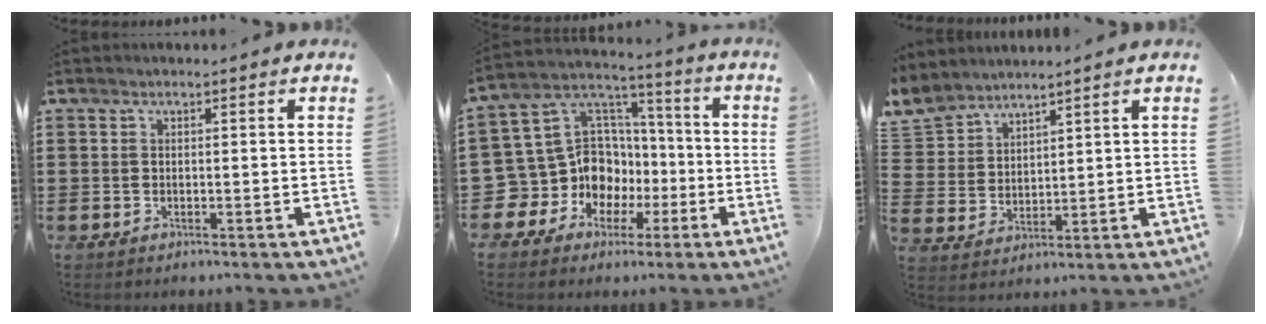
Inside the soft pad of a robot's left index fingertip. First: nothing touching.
{"total": 12.2, "force": [-2.7, 11.1, 4.3], "torque": [-0.145, -0.014, -0.042]}
{"total": 4.9, "force": [4.5, 2.0, 0.3], "torque": [-0.030, -0.018, 0.083]}